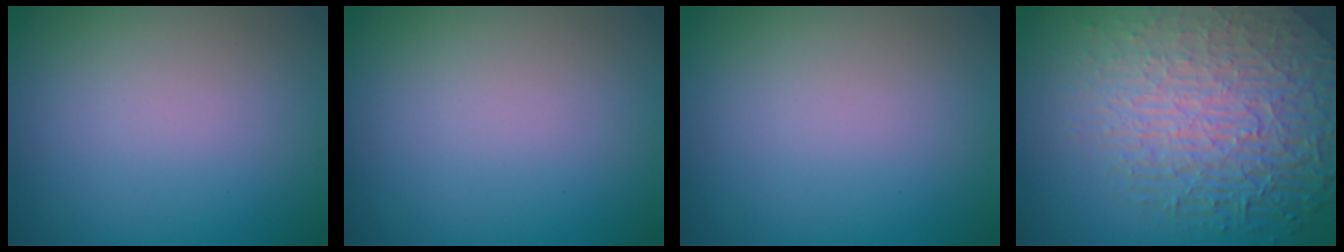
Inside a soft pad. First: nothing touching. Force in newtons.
{"total": 0.0}
{"total": 0.0}
{"total": 8.9, "press": 6.0, "slide": 6.6}